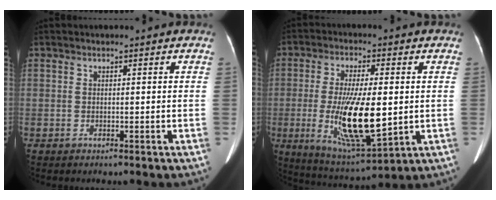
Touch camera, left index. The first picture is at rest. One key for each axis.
{"total": 14.2, "fx": -1.4, "fy": 3.6, "fz": 13.7, "tx": -0.261, "ty": -0.023, "tz": -0.014}